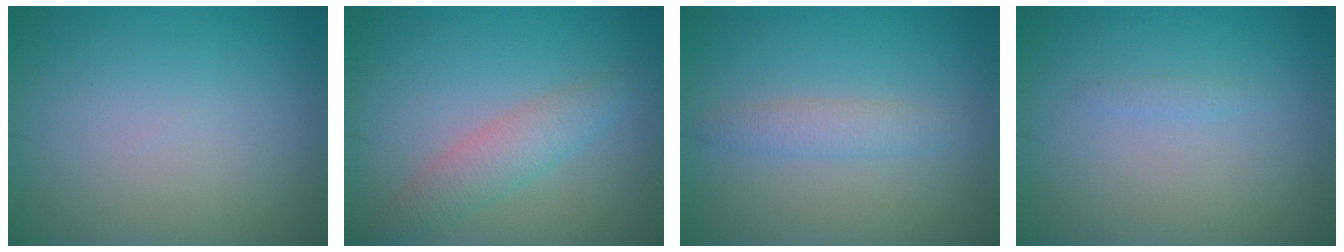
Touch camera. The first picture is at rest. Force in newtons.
{"total": 3.0, "press": 3.0, "slide": 0.1}
{"total": 1.9, "press": 1.9, "slide": 0.1}
{"total": 0.6, "press": 0.6, "slide": 0.1}